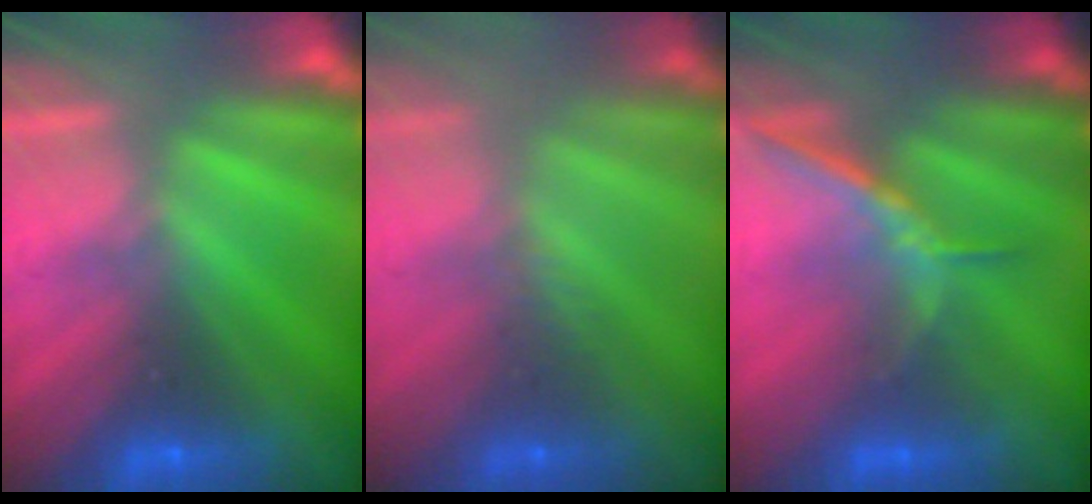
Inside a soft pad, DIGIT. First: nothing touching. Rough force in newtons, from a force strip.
{"total": 2.4}
{"total": 1.3}